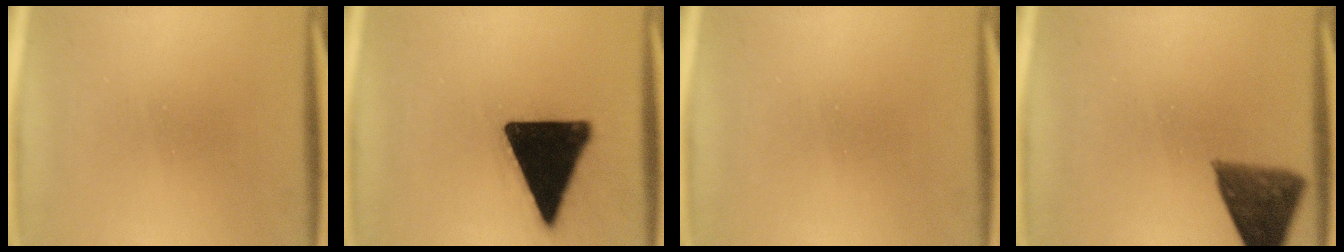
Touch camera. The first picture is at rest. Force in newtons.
{"total": 19.8}
{"total": 0.0}
{"total": 7.6}